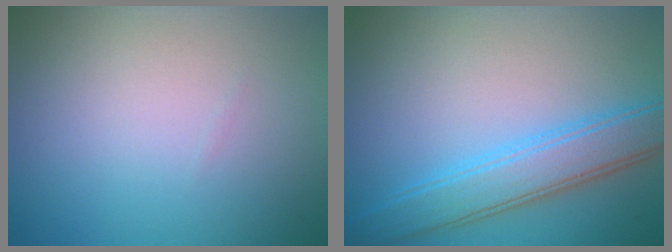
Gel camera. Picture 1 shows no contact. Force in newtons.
{"total": 4.5, "press": 4.5, "slide": 0.1}